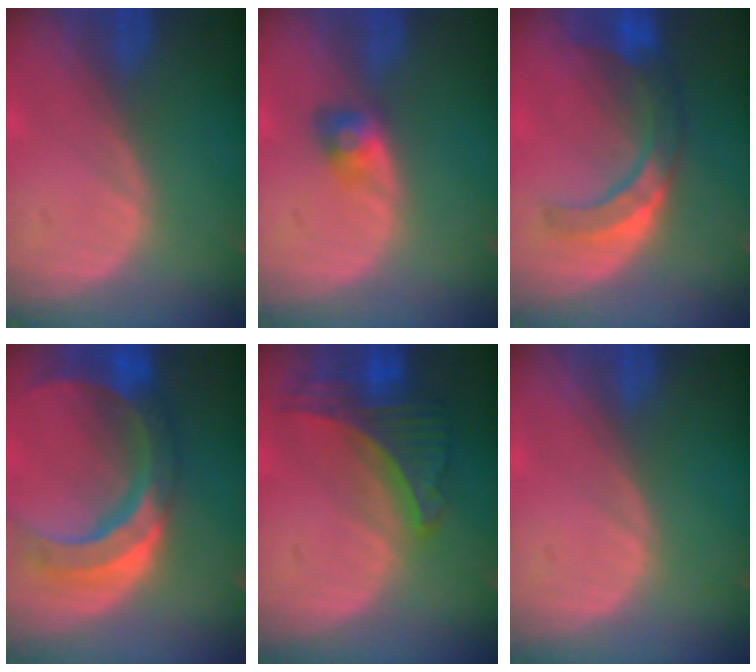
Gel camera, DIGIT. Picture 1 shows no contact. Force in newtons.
{"total": 2.9, "press": 2.5, "slide": 1.4}
{"total": 7.5, "press": 7.1, "slide": 2.3}
{"total": 11.5, "press": 9.8, "slide": 5.9}
{"total": 7.8, "press": 6.9, "slide": 3.6}
{"total": 0.0}